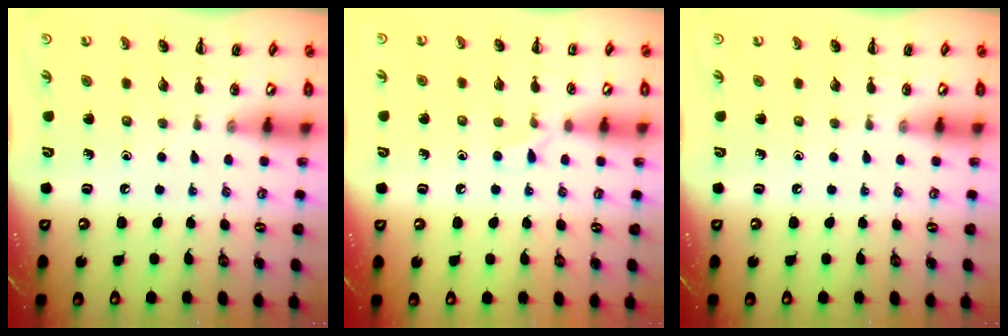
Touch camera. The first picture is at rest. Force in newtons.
{"total": 4.6, "press": 4.4, "slide": 1.5}
{"total": 0.0}